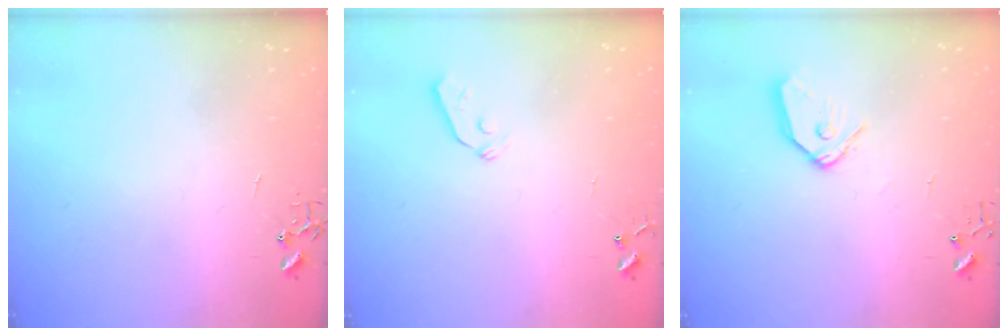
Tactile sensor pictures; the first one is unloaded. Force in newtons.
{"total": 3.8, "press": 3.7, "slide": 0.7}
{"total": 9.9, "press": 9.8, "slide": 1.2}